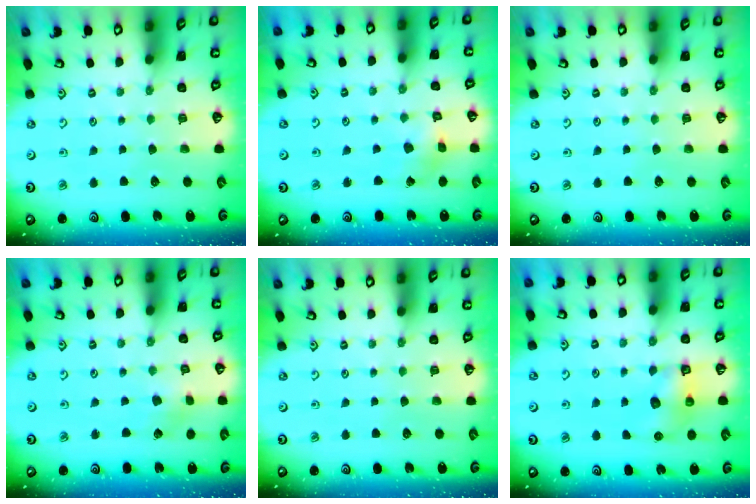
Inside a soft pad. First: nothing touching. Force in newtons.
{"total": 2.8, "press": 2.8, "slide": 0.5}
{"total": 0.0}
{"total": 2.8, "press": 2.8, "slide": 0.4}
{"total": 0.0}
{"total": 6.2, "press": 6.2, "slide": 0.2}